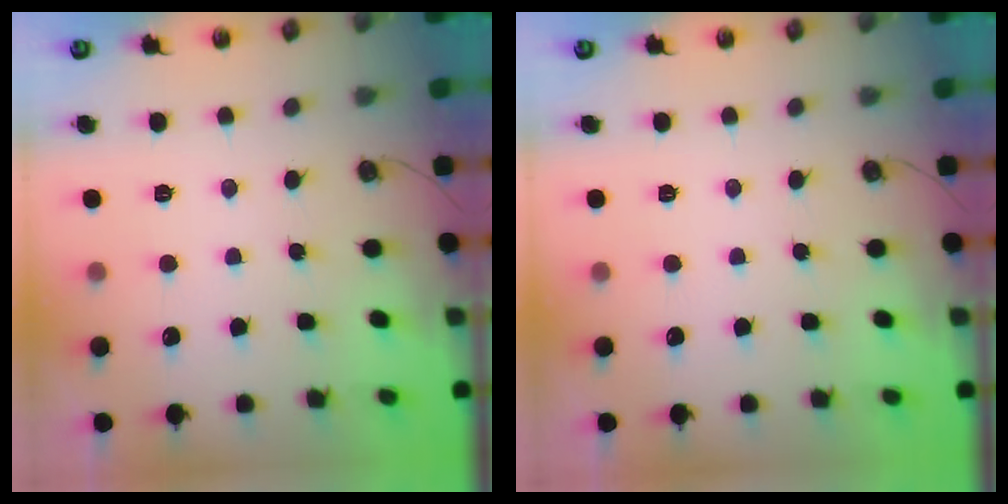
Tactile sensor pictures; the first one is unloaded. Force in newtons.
{"total": 0.0}